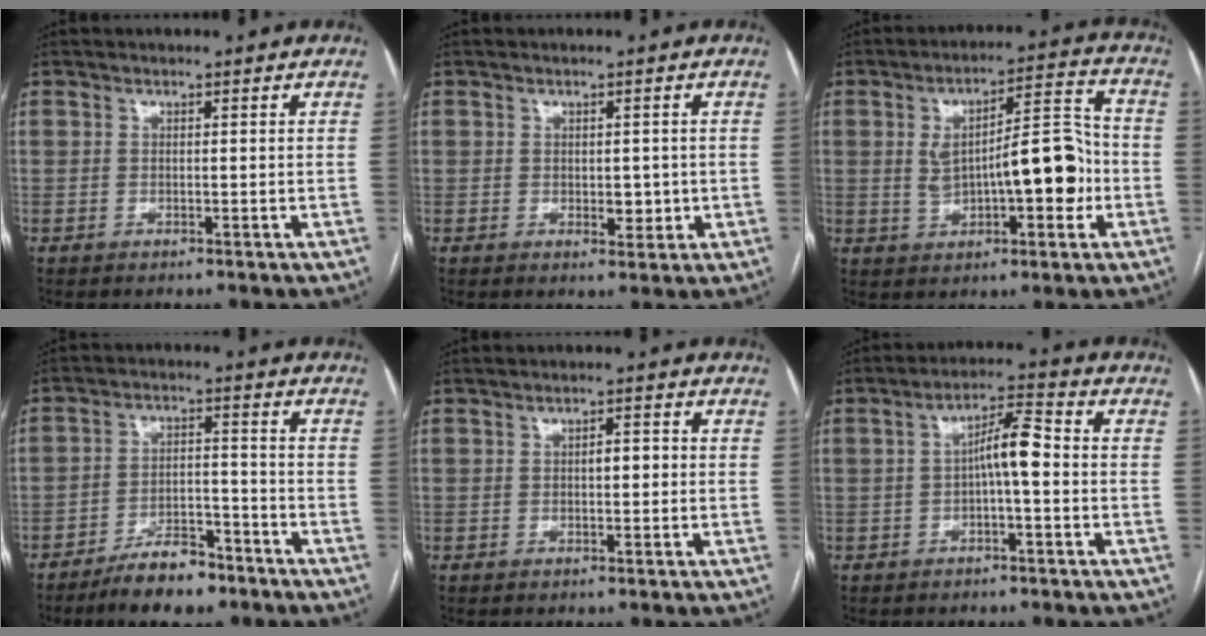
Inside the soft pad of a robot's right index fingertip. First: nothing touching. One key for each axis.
{"total": 3.0, "fx": -0.2, "fy": 1.9, "fz": 2.3, "tx": -0.028, "ty": -0.001, "tz": 0.006}
{"total": 13.1, "fx": -0.9, "fy": 4.3, "fz": 12.3, "tx": -0.195, "ty": 0.031, "tz": -0.004}
{"total": 8.6, "fx": -6.5, "fy": 3.0, "fz": 4.7, "tx": -0.082, "ty": 0.002, "tz": -0.112}
{"total": 2.1, "fx": -0.1, "fy": 0.8, "fz": 2.0, "tx": -0.029, "ty": 0.008, "tz": -0.002}
{"total": 6.0, "fx": -0.5, "fy": 1.0, "fz": 5.8, "tx": -0.097, "ty": 0.023, "tz": -0.010}